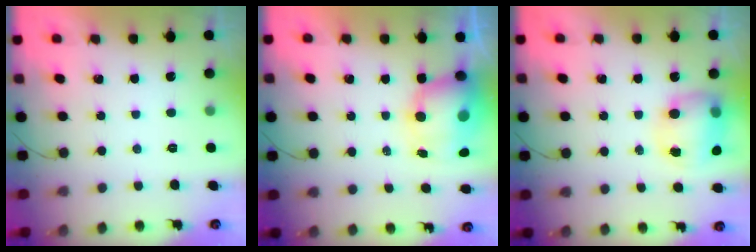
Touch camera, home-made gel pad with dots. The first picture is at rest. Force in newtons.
{"total": 10.6, "press": 10.2, "slide": 2.8}
{"total": 9.8, "press": 9.6, "slide": 2.1}